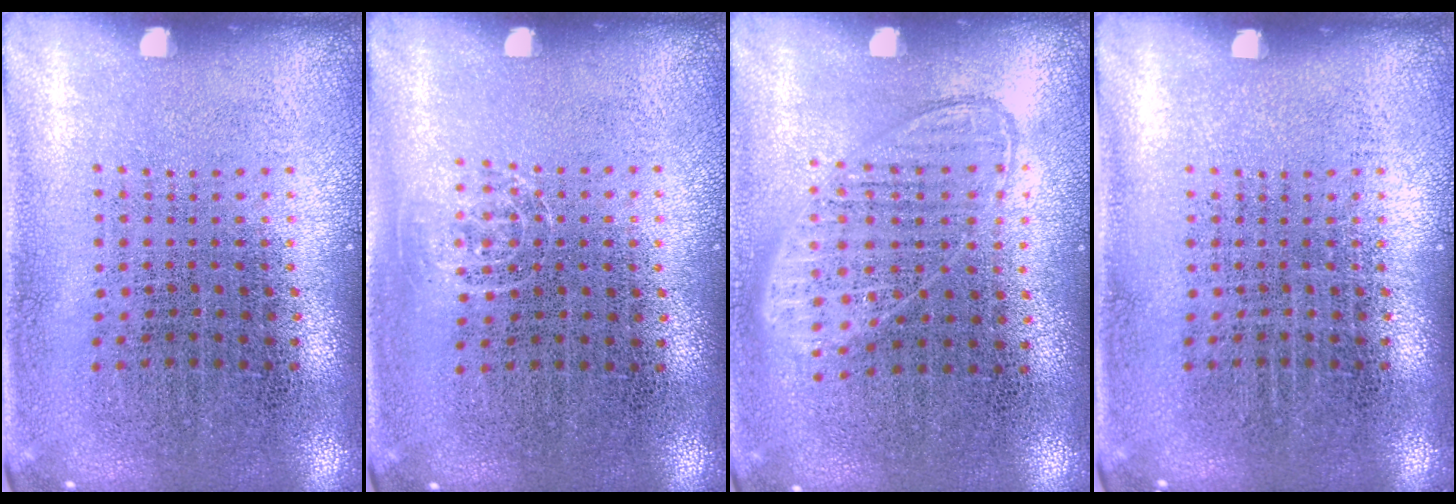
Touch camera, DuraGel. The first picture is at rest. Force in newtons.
{"total": 0.6, "press": 0.5, "slide": 0.4}
{"total": 1.0, "press": 0.9, "slide": 0.3}
{"total": 0.0}